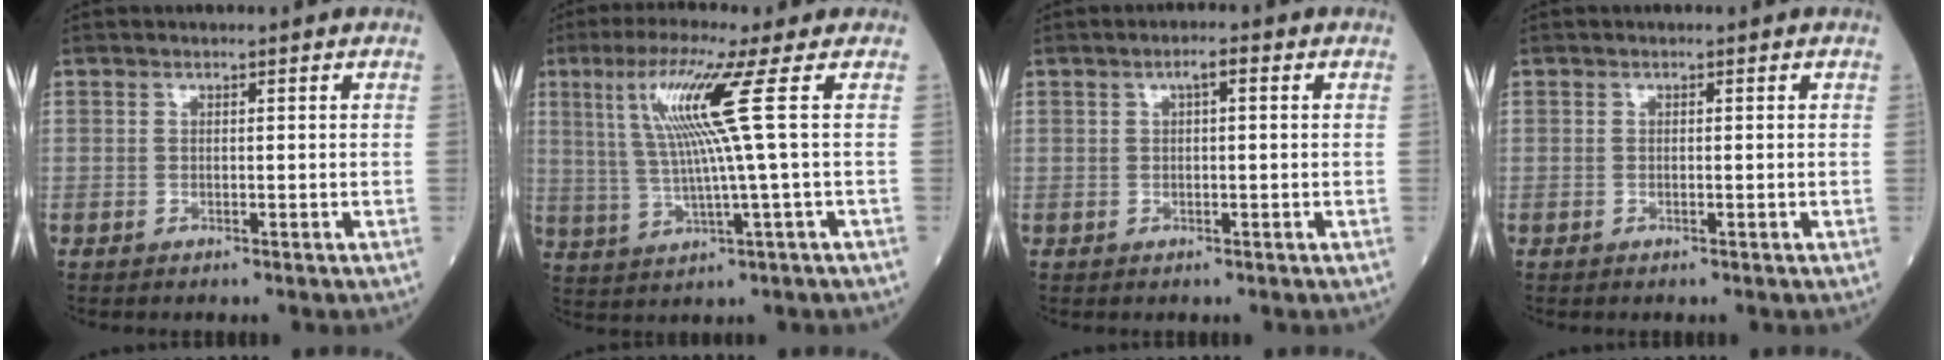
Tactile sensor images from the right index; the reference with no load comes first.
{"total": 11.0, "force": [3.0, -1.8, 10.4], "torque": [-0.203, 0.009, 0.062]}
{"total": 2.4, "force": [0.8, 0.9, 2.1], "torque": [-0.049, 0.011, 0.016]}
{"total": 0.0}